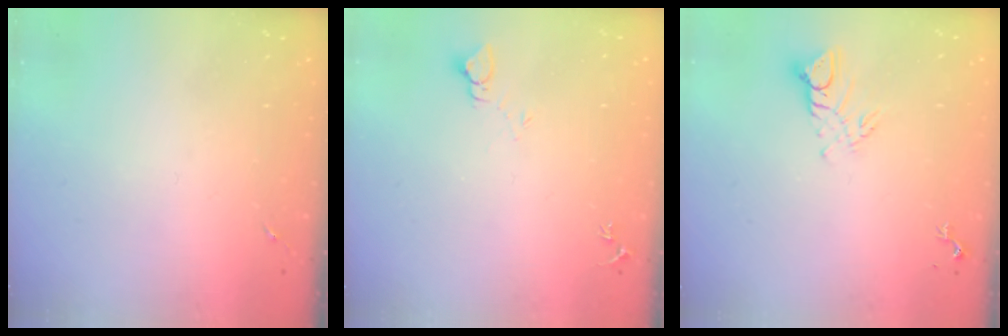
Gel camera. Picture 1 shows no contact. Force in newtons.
{"total": 4.0, "press": 4.0, "slide": 0.4}
{"total": 6.8, "press": 6.8, "slide": 0.5}